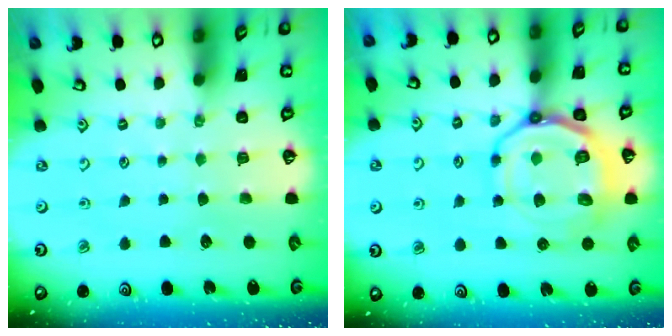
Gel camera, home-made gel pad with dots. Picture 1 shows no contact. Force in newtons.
{"total": 16.0, "press": 15.9, "slide": 2.0}